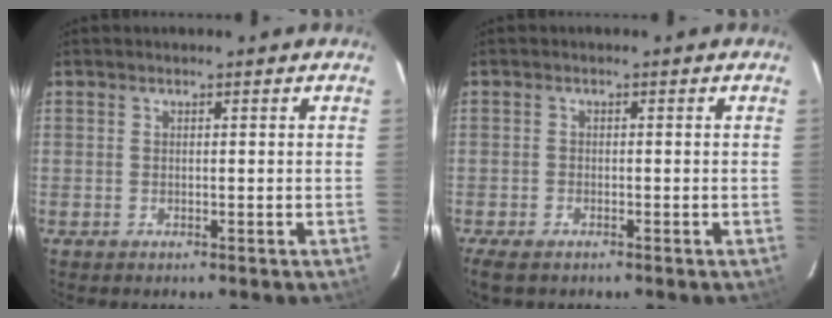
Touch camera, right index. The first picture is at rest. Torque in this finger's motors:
{"motor_torque": [0.58, -0.47, 0.22, 0.05]}